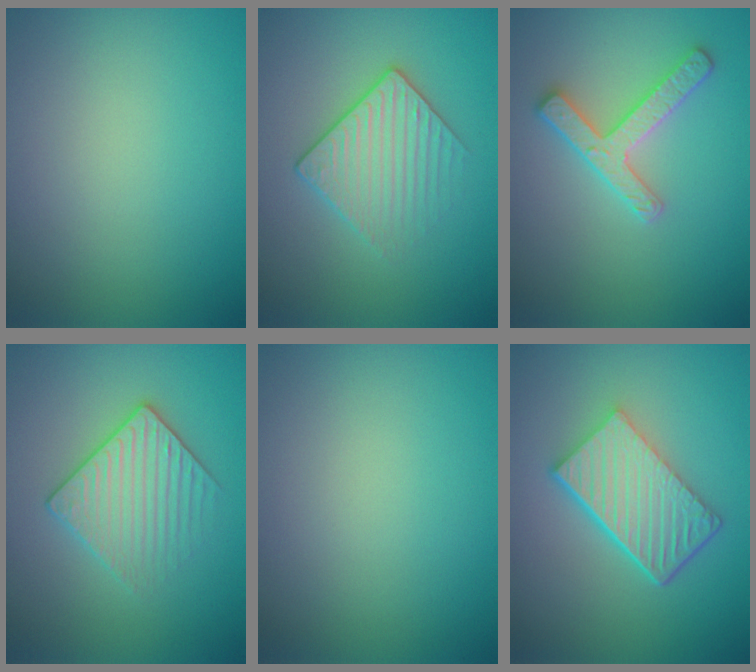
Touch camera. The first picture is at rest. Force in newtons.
{"total": 2.9, "press": 2.6, "slide": 1.2}
{"total": 2.9, "press": 2.9, "slide": 0.5}
{"total": 3.2, "press": 3.0, "slide": 1.0}
{"total": 0.0}
{"total": 6.7, "press": 4.4, "slide": 4.9}